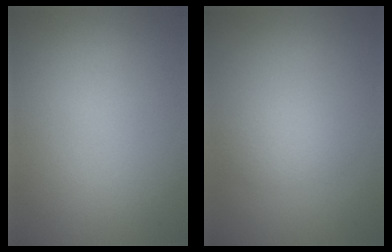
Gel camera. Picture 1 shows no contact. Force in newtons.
{"total": 1.8, "press": 1.8, "slide": 0.0}